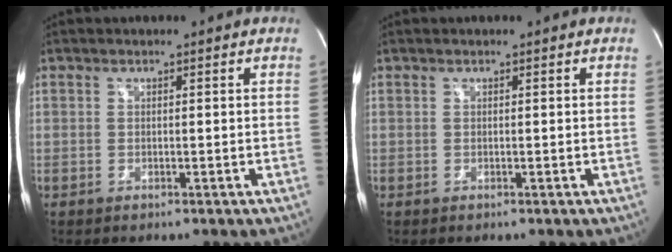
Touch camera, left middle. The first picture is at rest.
{"total": 0.0}